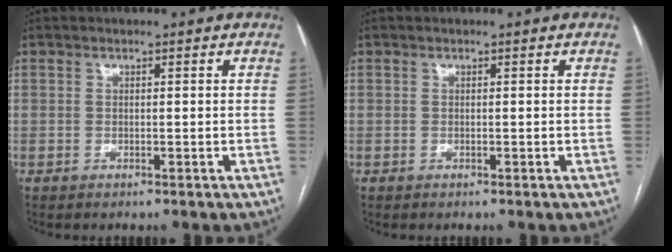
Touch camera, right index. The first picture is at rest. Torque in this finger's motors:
{"motor_torque": [0.00, 0.00, 0.00, 0.01]}